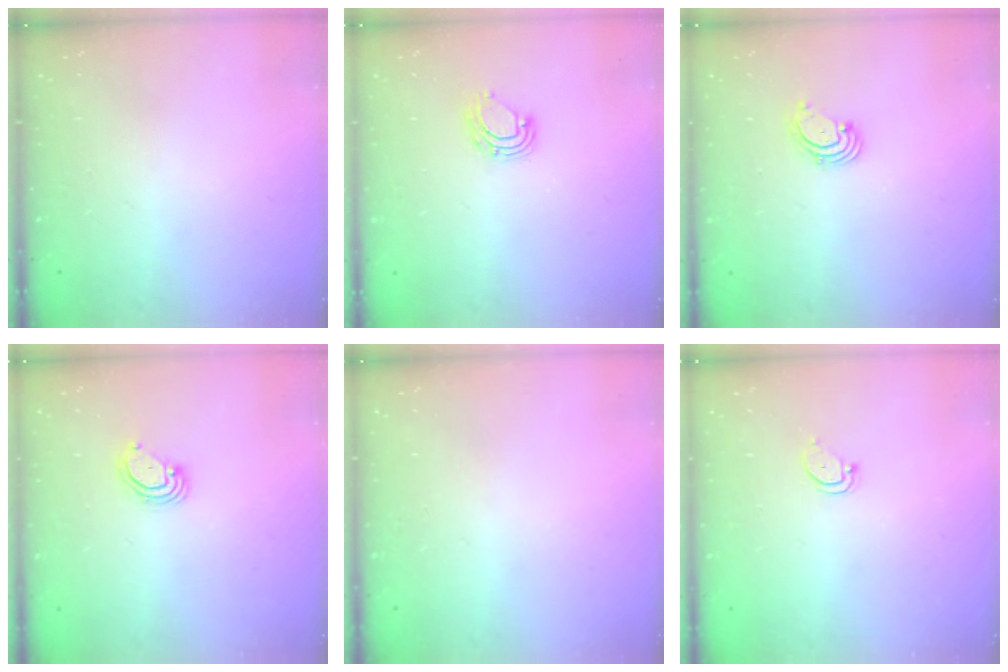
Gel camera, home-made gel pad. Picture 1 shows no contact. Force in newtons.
{"total": 6.9, "press": 6.8, "slide": 0.9}
{"total": 1.6, "press": 1.6, "slide": 0.2}
{"total": 3.0, "press": 2.9, "slide": 0.3}
{"total": 0.0}
{"total": 2.4, "press": 2.4, "slide": 0.2}